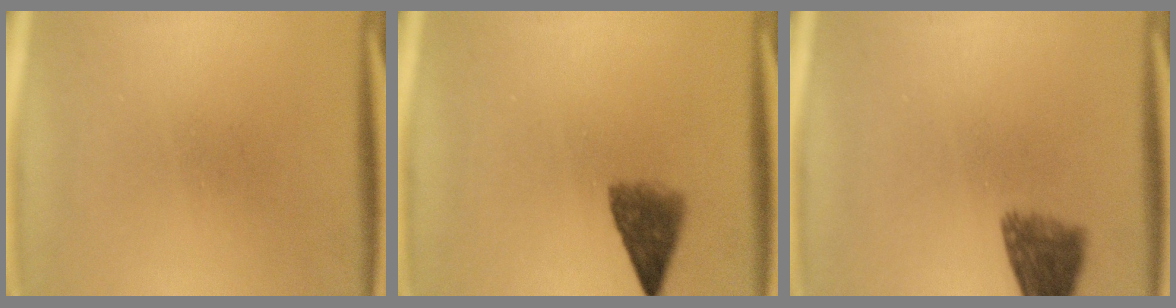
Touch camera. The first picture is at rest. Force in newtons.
{"total": 4.7}
{"total": 5.8}